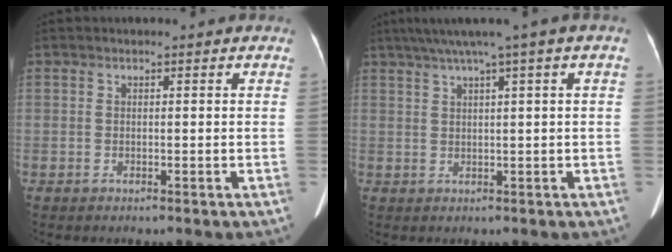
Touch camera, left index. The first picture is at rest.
{"total": 6.8, "force": [4.0, -1.1, 5.3], "torque": [-0.083, 0.032, 0.064]}